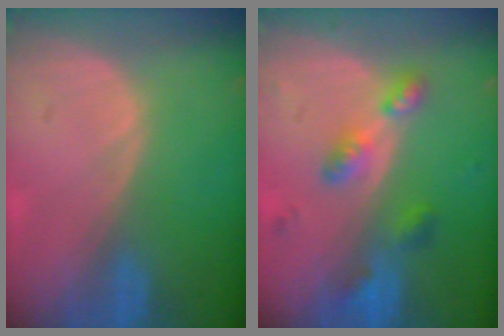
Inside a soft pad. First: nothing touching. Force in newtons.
{"total": 5.2, "press": 5.1, "slide": 0.7}